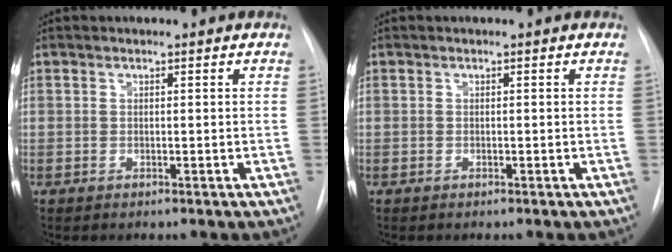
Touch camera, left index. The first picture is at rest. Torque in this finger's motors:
{"motor_torque": [0.00, 0.00, 0.00, 0.00]}